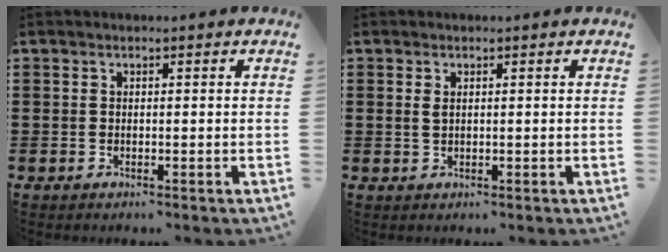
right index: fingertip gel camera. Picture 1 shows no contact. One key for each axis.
{"total": 1.1, "fx": 0.5, "fy": 0.5, "fz": 0.9, "tx": -0.019, "ty": 0.003, "tz": 0.008}